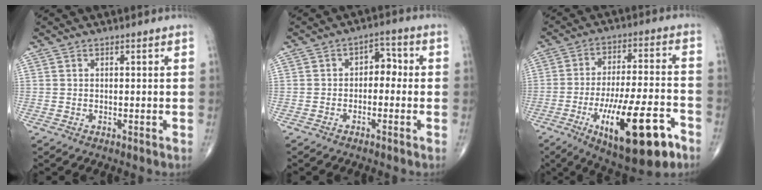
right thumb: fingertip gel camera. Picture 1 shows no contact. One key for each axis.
{"total": 4.2, "fx": -0.7, "fy": 2.8, "fz": 3.1, "tx": -0.021, "ty": 0.031, "tz": -0.021}
{"total": 20.4, "fx": -9.1, "fy": 6.4, "fz": 17.0, "tx": -0.276, "ty": 0.032, "tz": -0.136}